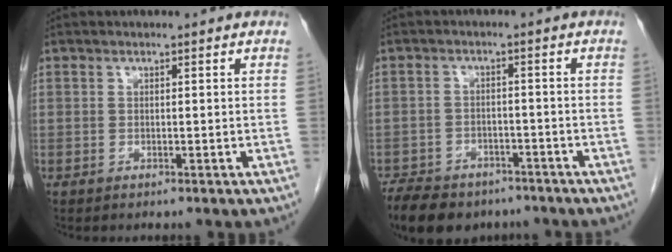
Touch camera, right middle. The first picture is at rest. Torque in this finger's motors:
{"motor_torque": [0.98, -0.81, 0.14, 0.06]}